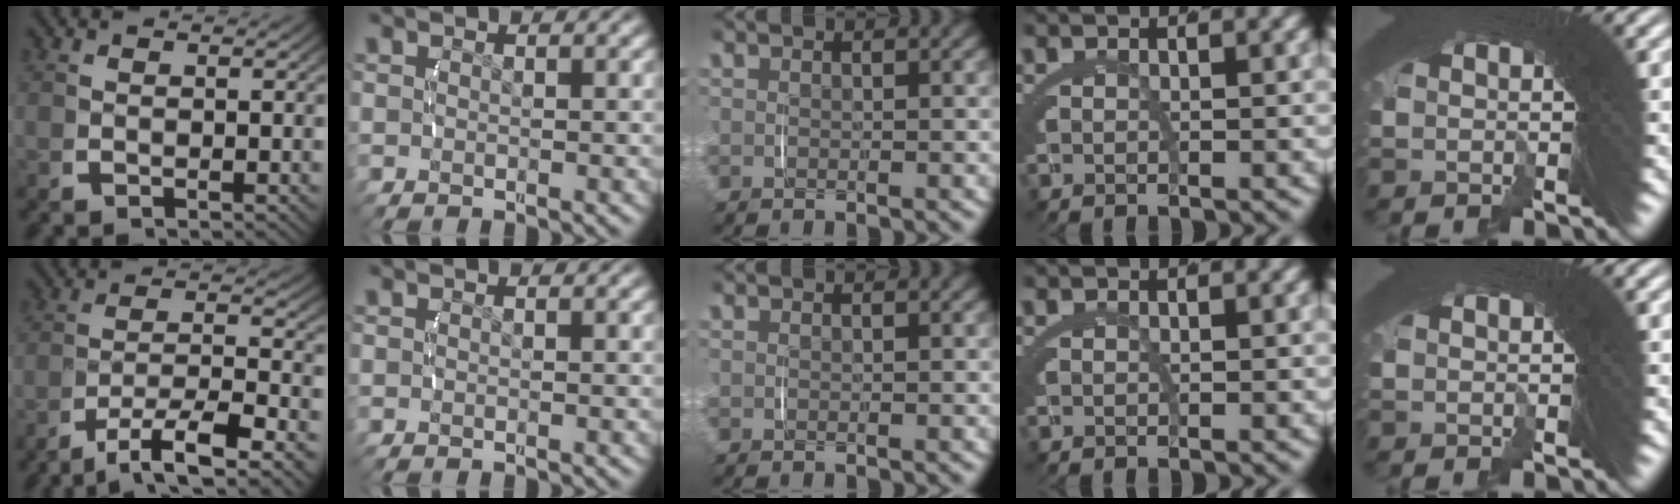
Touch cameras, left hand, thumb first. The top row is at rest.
{"thumb": {"total": 6.9, "force": [-2.7, 3.1, 5.5], "torque": [-0.093, -0.017, -0.039]}}